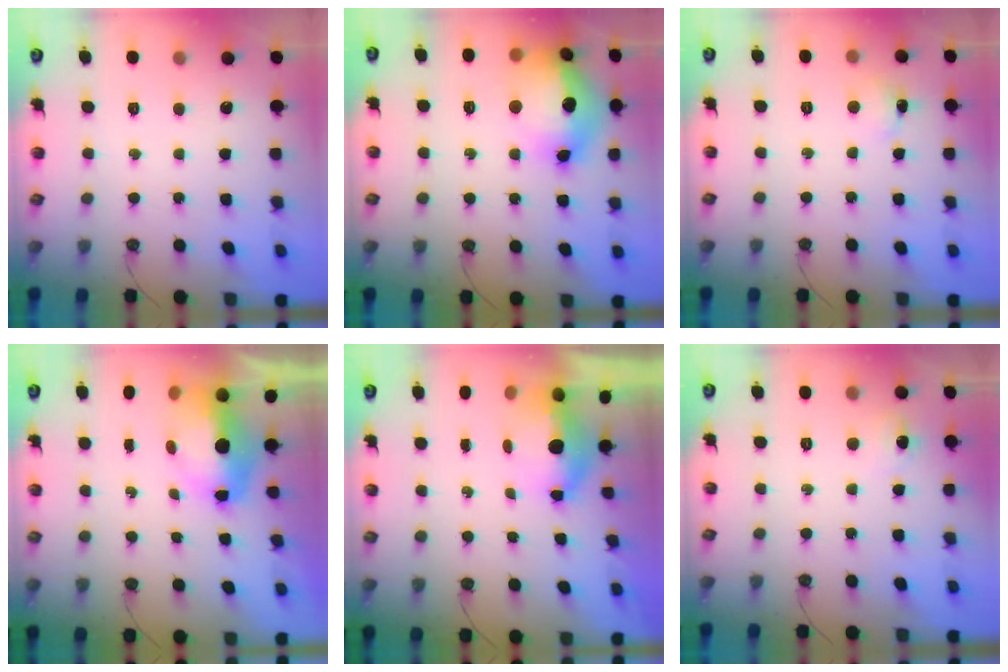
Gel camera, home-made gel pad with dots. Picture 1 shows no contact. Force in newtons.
{"total": 18.9, "press": 18.8, "slide": 1.9}
{"total": 2.0, "press": 1.9, "slide": 0.4}
{"total": 8.0, "press": 7.8, "slide": 1.5}
{"total": 14.6, "press": 6.9, "slide": 12.8}
{"total": 7.8, "press": 3.5, "slide": 7.0}